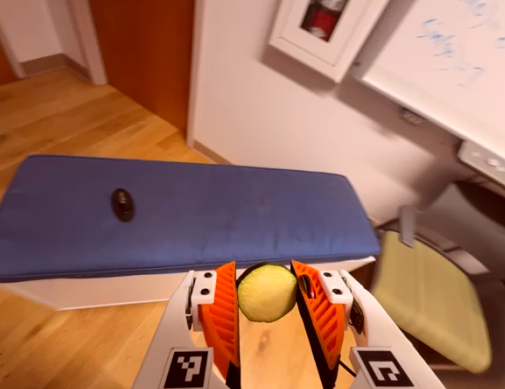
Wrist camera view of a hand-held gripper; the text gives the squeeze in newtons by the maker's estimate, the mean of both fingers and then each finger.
{"total": 8.5, "left": 8.3, "right": 8.8}